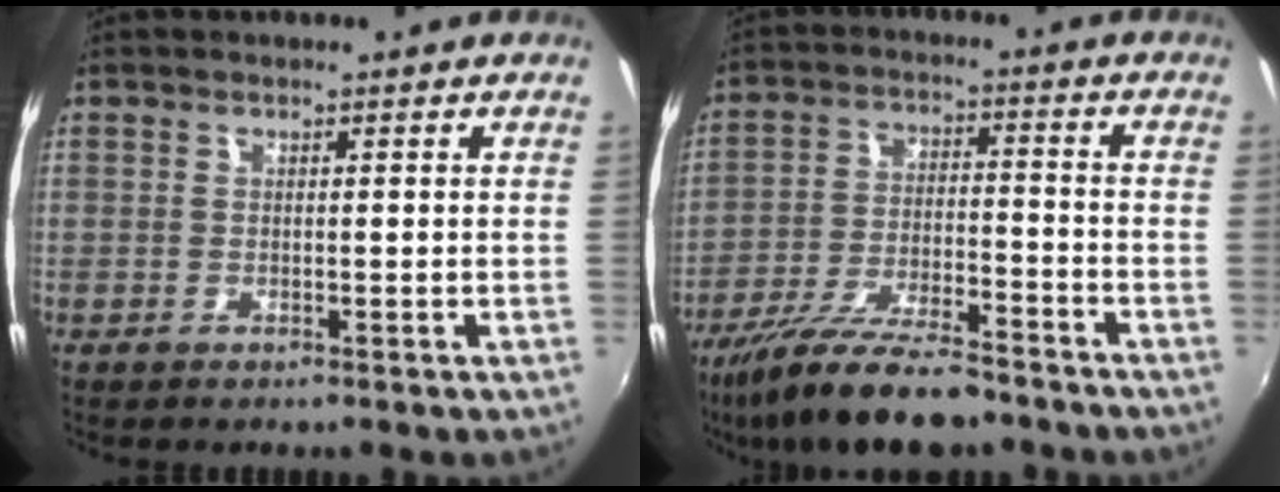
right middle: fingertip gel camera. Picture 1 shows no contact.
{"total": 15.5, "force": [-12.6, 3.5, 8.2], "torque": [-0.172, -0.026, -0.216]}